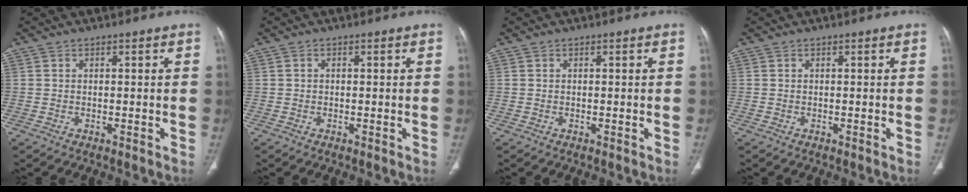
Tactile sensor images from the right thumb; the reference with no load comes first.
{"total": 0.0}
{"total": 0.0}
{"total": 0.0}